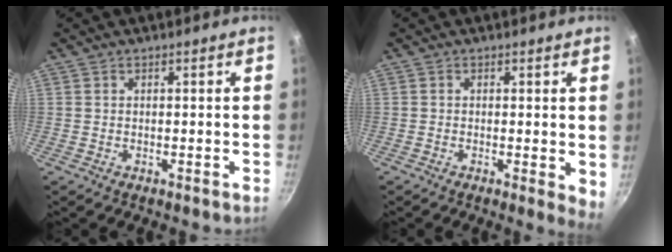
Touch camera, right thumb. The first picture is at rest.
{"total": 3.3, "force": [0.2, 1.2, 3.1], "torque": [-0.035, -0.009, 0.000]}